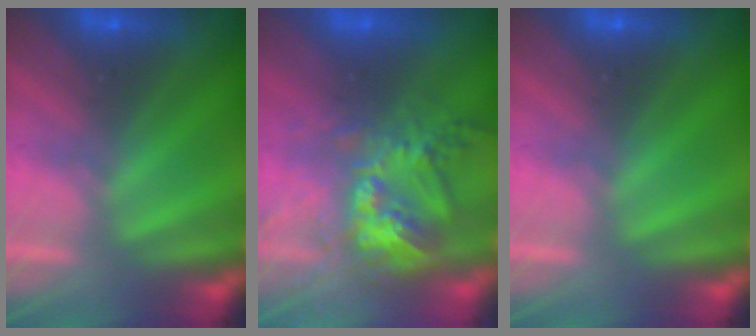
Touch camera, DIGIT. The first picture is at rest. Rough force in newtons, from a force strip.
{"total": 8.0}
{"total": 0.0}